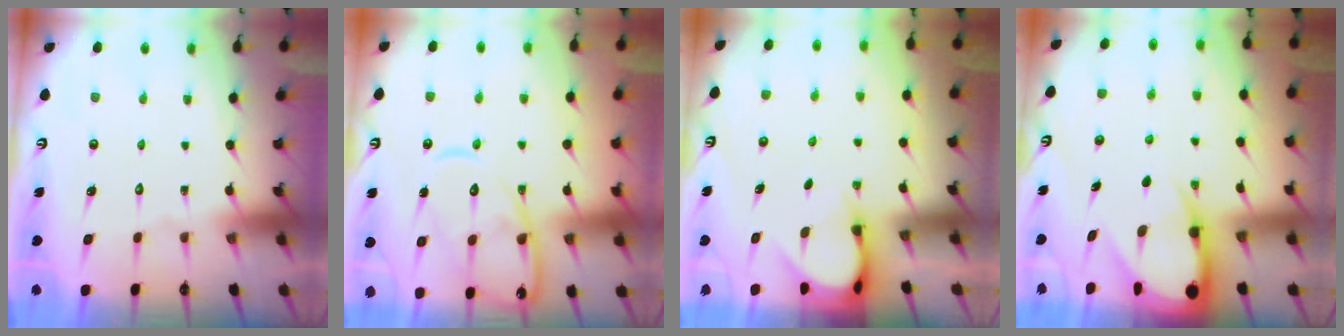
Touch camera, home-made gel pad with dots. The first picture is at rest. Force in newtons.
{"total": 14.1, "press": 14.0, "slide": 1.4}
{"total": 3.8, "press": 3.7, "slide": 0.3}
{"total": 9.4, "press": 9.4, "slide": 1.2}